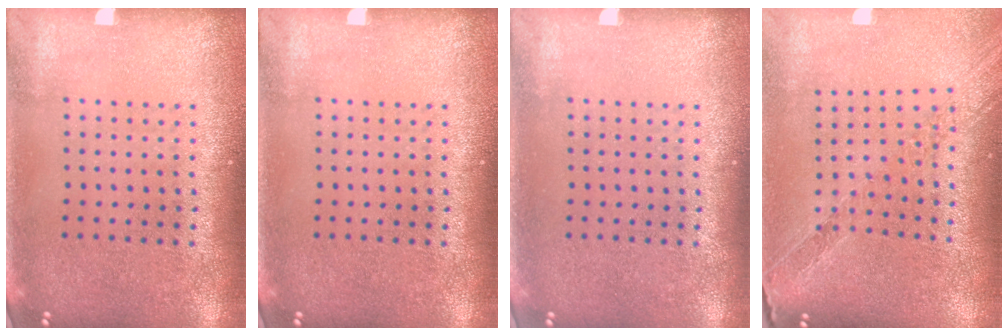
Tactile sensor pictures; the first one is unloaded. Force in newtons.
{"total": 0.0}
{"total": 0.0}
{"total": 1.1, "press": 1.1, "slide": 0.2}